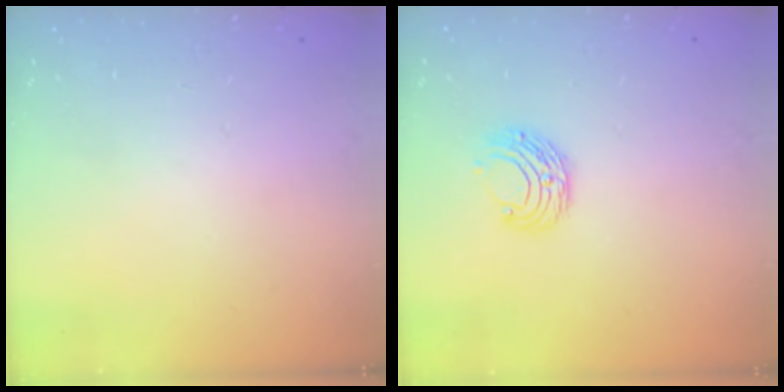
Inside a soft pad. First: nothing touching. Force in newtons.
{"total": 7.5, "press": 7.5, "slide": 0.7}